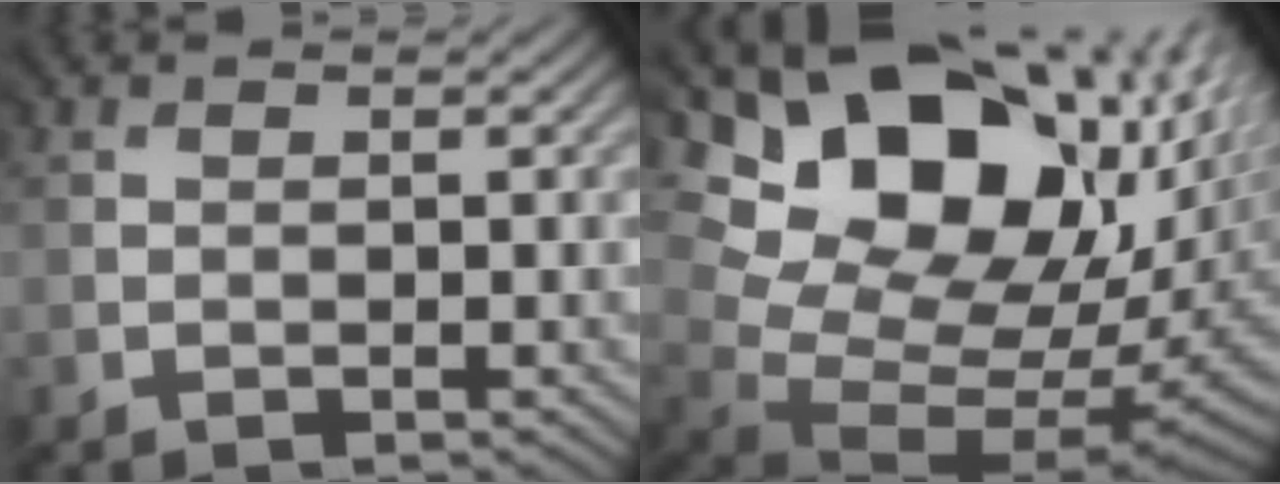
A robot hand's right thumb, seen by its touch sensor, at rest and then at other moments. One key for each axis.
{"total": 20.6, "fx": 8.1, "fy": 13.2, "fz": 13.5, "tx": -0.239, "ty": 0.045, "tz": 0.159}